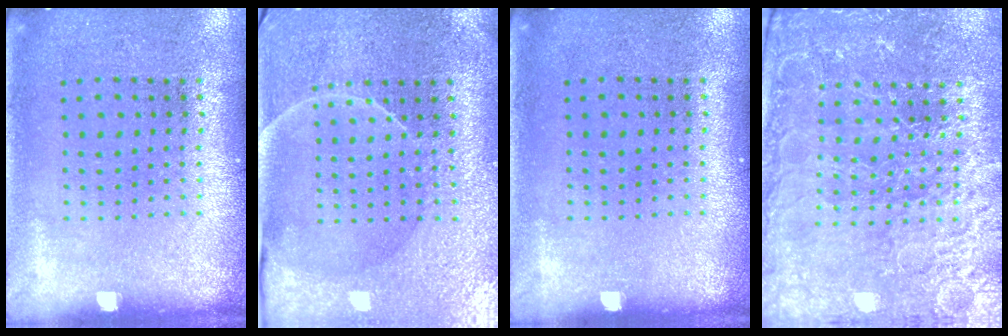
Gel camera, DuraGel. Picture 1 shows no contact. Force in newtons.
{"total": 3.8, "press": 3.7, "slide": 0.8}
{"total": 0.0}
{"total": 4.0, "press": 3.8, "slide": 1.0}